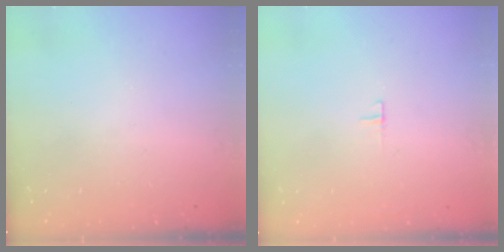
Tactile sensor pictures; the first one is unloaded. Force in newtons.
{"total": 3.6, "press": 3.5, "slide": 0.3}